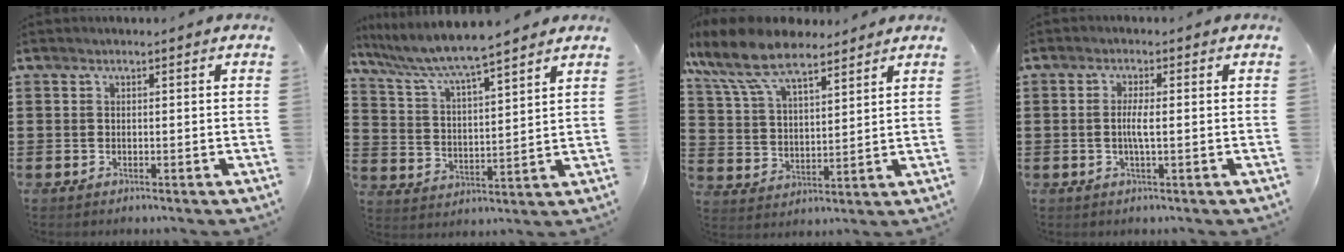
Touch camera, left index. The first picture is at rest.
{"total": 6.2, "force": [5.6, 0.1, 2.6], "torque": [-0.078, -0.032, 0.091]}
{"total": 10.6, "force": [8.3, 3.8, 5.3], "torque": [-0.135, -0.024, 0.152]}
{"total": 3.1, "force": [-0.2, 0.2, 3.0], "torque": [-0.063, -0.008, -0.007]}